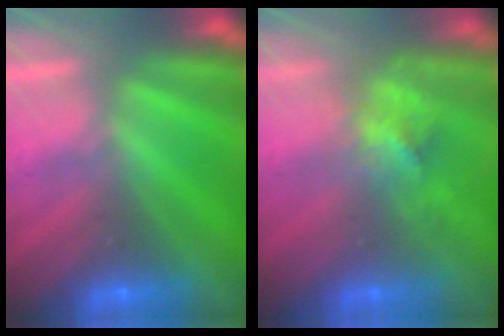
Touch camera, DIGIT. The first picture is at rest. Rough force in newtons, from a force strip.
{"total": 2.9}